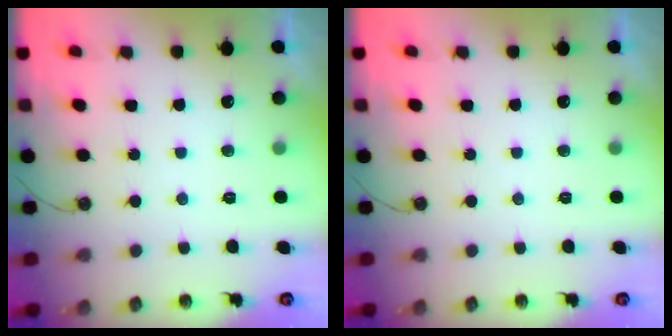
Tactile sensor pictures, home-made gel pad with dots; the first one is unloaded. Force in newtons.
{"total": 0.0}